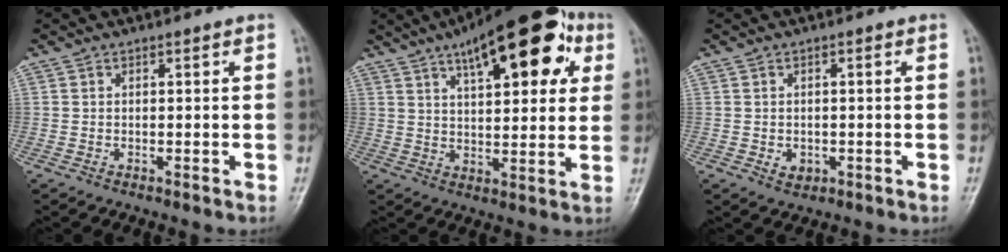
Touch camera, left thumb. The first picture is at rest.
{"total": 20.0, "force": [9.1, 8.0, 16.0], "torque": [-0.201, -0.002, 0.131]}
{"total": 2.5, "force": [-0.6, 2.0, 1.4], "torque": [-0.011, 0.001, -0.005]}